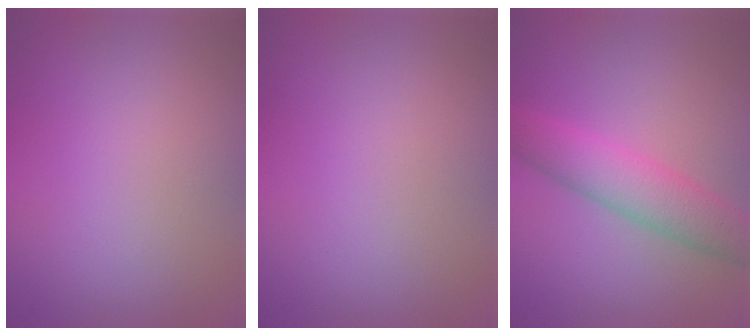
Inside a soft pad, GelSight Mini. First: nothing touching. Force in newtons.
{"total": 0.0}
{"total": 4.6, "press": 4.6, "slide": 0.1}